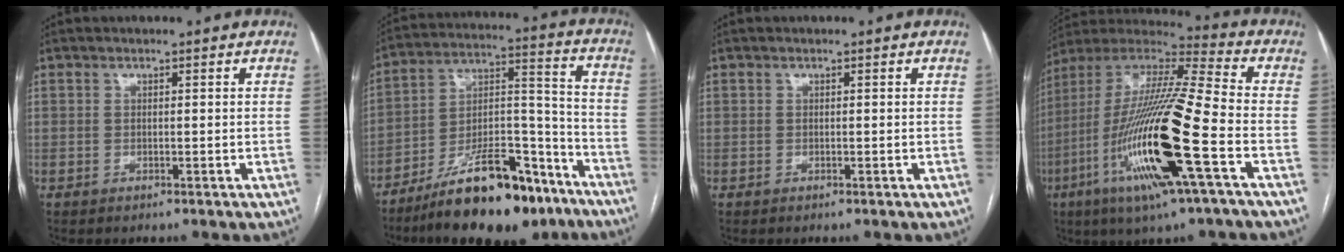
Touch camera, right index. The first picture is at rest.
{"total": 20.4, "force": [-14.6, 6.0, 12.9], "torque": [-0.201, 0.025, -0.236]}
{"total": 0.0}
{"total": 22.8, "force": [-7.2, 1.1, 21.7], "torque": [-0.449, -0.026, -0.139]}